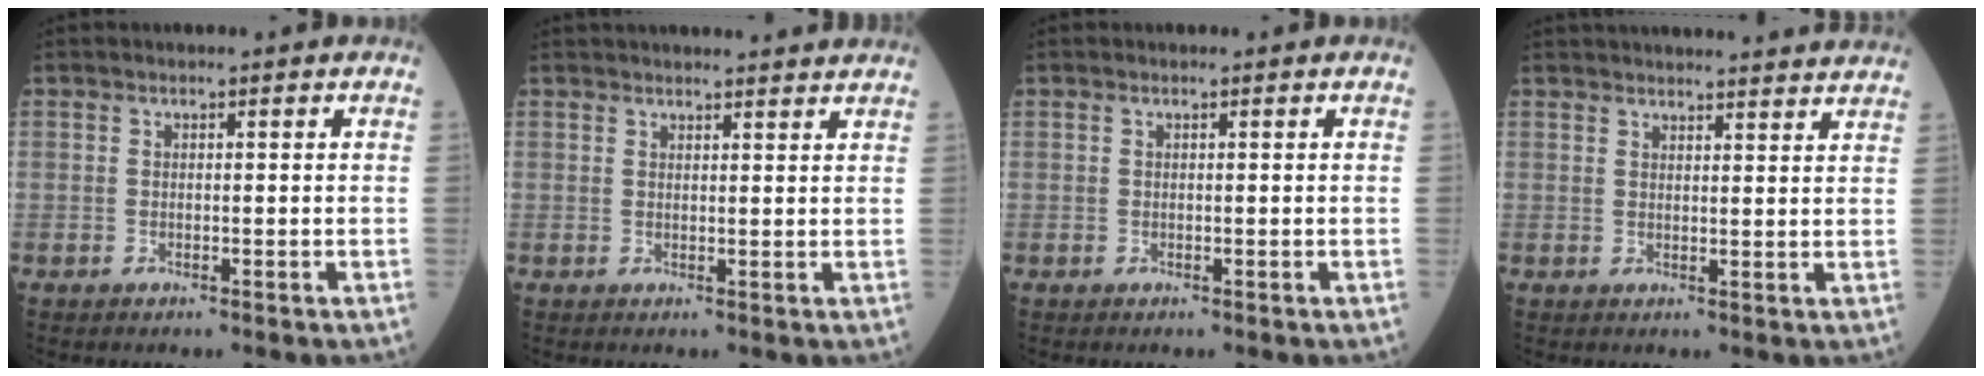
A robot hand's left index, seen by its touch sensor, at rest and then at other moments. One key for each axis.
{"total": 10.7, "fx": 10.2, "fy": 0.7, "fz": 3.2, "tx": -0.034, "ty": 0.026, "tz": 0.116}
{"total": 0.0}
{"total": 18.5, "fx": 17.7, "fy": 1.1, "fz": 5.2, "tx": -0.066, "ty": 0.012, "tz": 0.220}